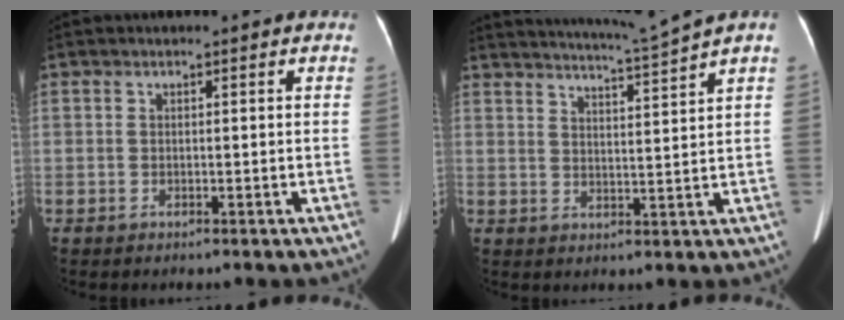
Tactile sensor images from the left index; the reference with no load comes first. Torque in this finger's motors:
{"motor_torque": [-0.93, -0.82, -0.55, -0.05]}